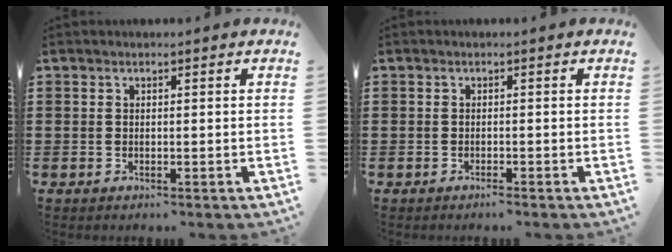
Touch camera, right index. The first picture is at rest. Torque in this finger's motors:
{"motor_torque": [-0.51, 1.06, -1.00, -0.21]}